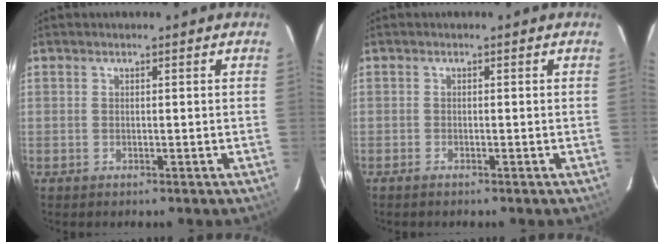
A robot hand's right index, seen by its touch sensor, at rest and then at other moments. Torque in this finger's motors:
{"motor_torque": [-0.07, -0.02, -0.04, 0.00]}